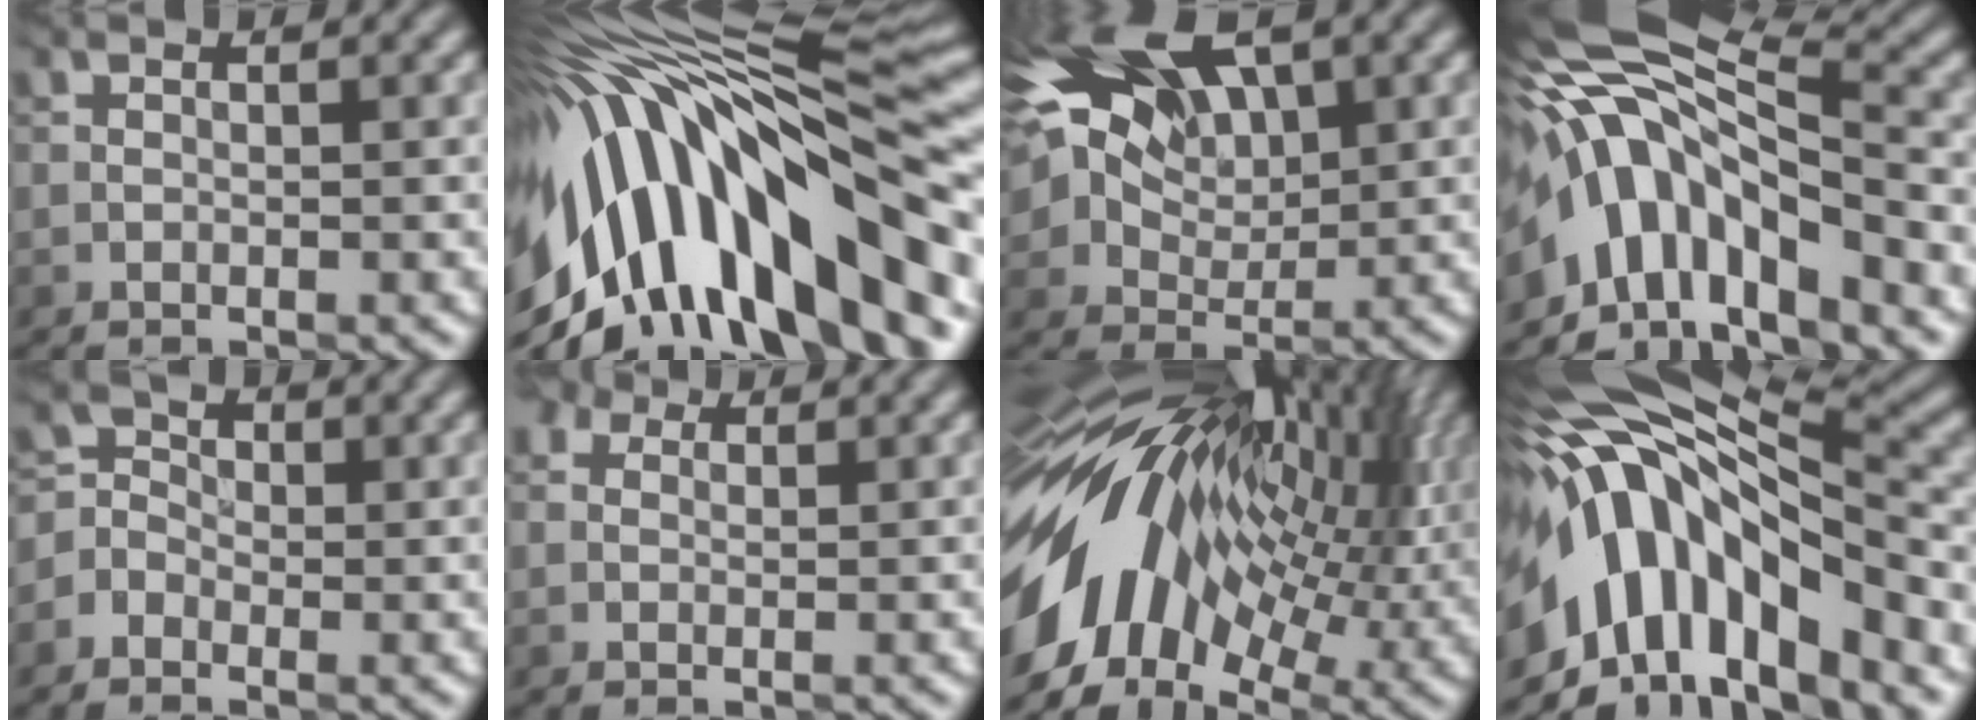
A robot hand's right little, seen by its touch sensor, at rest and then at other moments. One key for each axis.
{"total": 15.4, "fx": -2.7, "fy": 6.8, "fz": 13.5, "tx": -0.227, "ty": 0.015, "tz": -0.027}
{"total": 14.0, "fx": 5.3, "fy": 8.4, "fz": 9.8, "tx": -0.188, "ty": 0.027, "tz": 0.091}
{"total": 11.6, "fx": -3.6, "fy": 4.7, "fz": 10.0, "tx": -0.166, "ty": 0.009, "tz": -0.052}
{"total": 1.6, "fx": -0.6, "fy": 1.5, "fz": 0.3, "tx": -0.004, "ty": 0.007, "tz": -0.017}
{"total": 1.5, "fx": 0.6, "fy": 1.2, "fz": 0.6, "tx": 0.003, "ty": 0.006, "tz": -0.008}
{"total": 16.9, "fx": 0.2, "fy": 8.3, "fz": 14.7, "tx": -0.245, "ty": 0.017, "tz": -0.014}
{"total": 12.8, "fx": -3.3, "fy": 6.3, "fz": 10.7, "tx": -0.172, "ty": 0.009, "tz": -0.048}